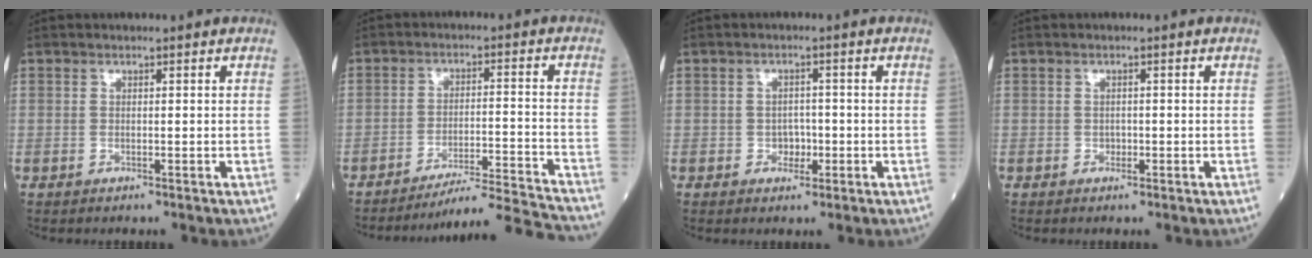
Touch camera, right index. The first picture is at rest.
{"total": 12.8, "force": [-12.3, -3.0, 2.0], "torque": [-0.013, -0.003, -0.191]}
{"total": 2.4, "force": [-0.8, 1.9, 1.4], "torque": [-0.015, 0.005, -0.010]}
{"total": 0.8, "force": [-0.3, 0.7, 0.4], "torque": [-0.004, 0.003, -0.004]}